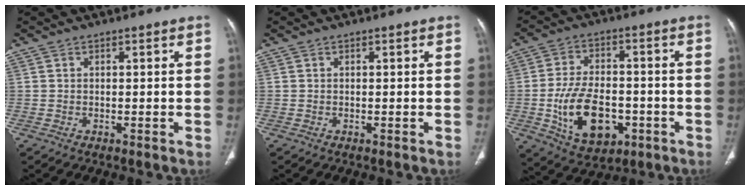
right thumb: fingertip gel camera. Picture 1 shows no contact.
{"total": 0.0}
{"total": 14.4, "force": [-3.9, 8.8, 10.7], "torque": [-0.169, 0.014, -0.053]}